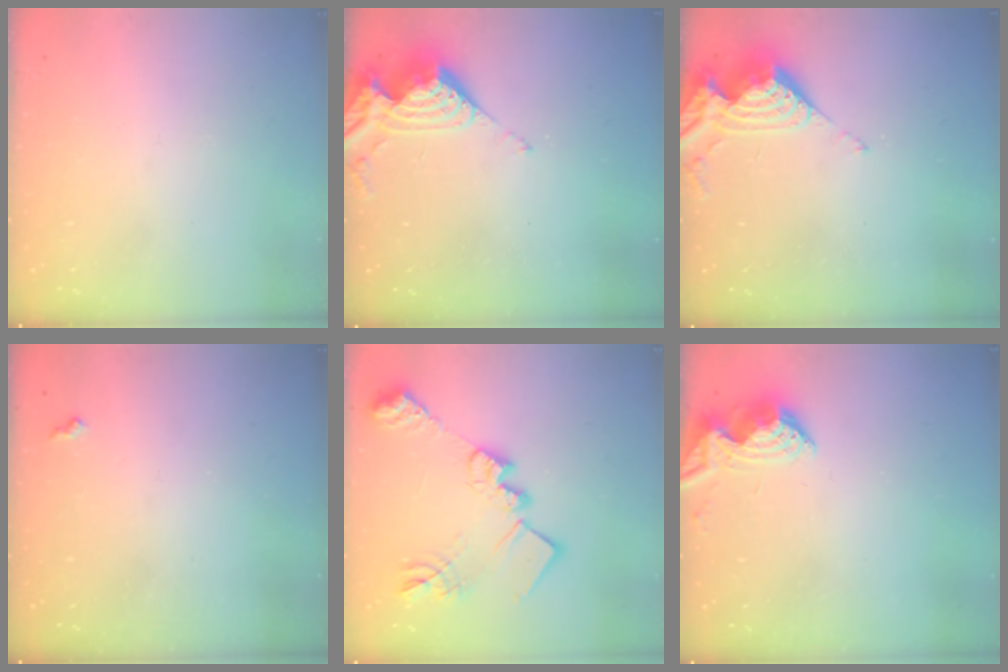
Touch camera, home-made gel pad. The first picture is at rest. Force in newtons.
{"total": 8.9, "press": 8.8, "slide": 1.0}
{"total": 8.9, "press": 8.8, "slide": 1.0}
{"total": 3.6, "press": 3.6, "slide": 0.5}
{"total": 20.8, "press": 20.8, "slide": 1.4}
{"total": 8.1, "press": 8.1, "slide": 0.6}